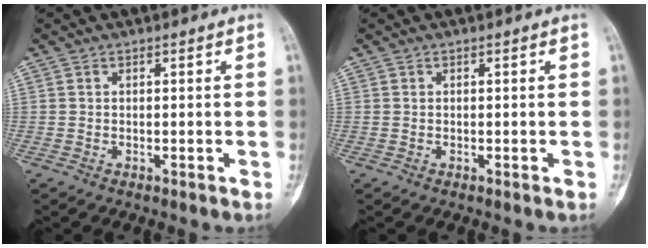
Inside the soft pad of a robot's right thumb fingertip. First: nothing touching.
{"total": 0.0}